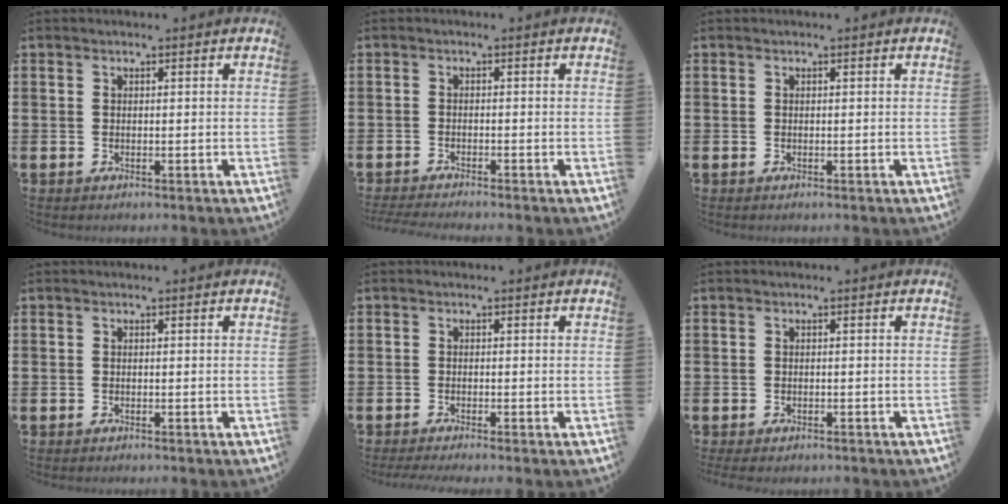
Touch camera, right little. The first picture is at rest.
{"total": 1.2, "force": [-1.0, 0.0, 0.6], "torque": [-0.011, 0.000, -0.019]}
{"total": 0.0}
{"total": 0.0}
{"total": 0.8, "force": [-0.6, 0.0, 0.6], "torque": [-0.009, -0.002, -0.011]}
{"total": 0.5, "force": [-0.4, 0.2, 0.2], "torque": [-0.006, 0.000, -0.009]}